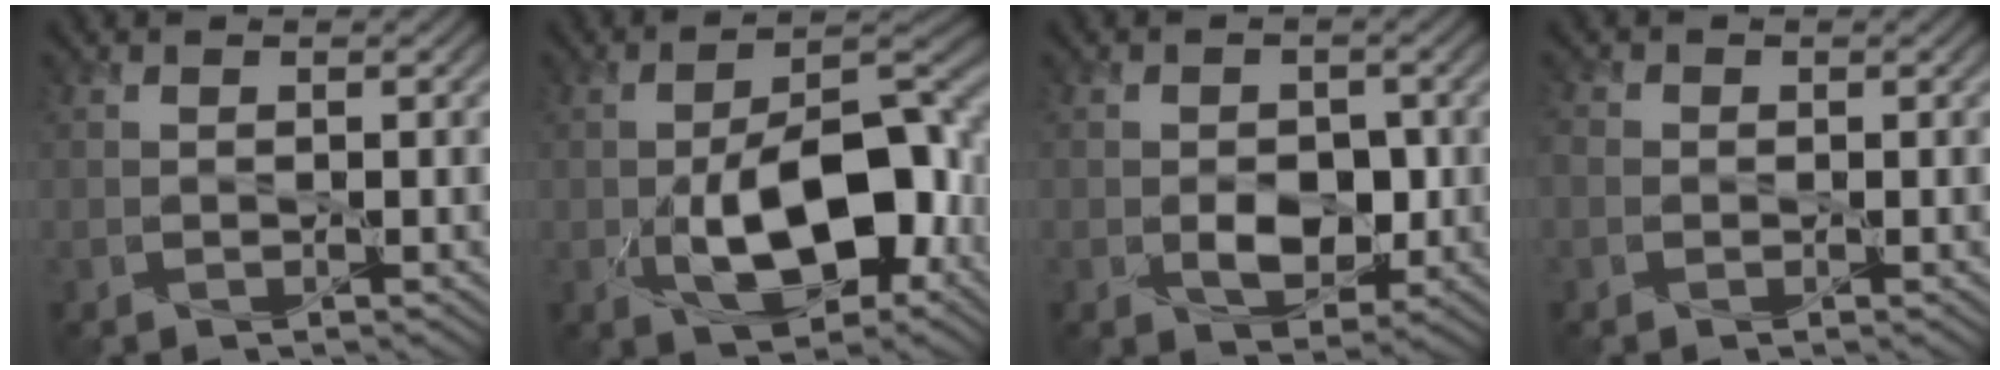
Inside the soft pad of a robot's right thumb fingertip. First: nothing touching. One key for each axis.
{"total": 12.8, "fx": -3.0, "fy": 6.5, "fz": 10.6, "tx": -0.178, "ty": -0.007, "tz": -0.048}
{"total": 5.0, "fx": -0.9, "fy": 3.4, "fz": 3.5, "tx": -0.059, "ty": -0.013, "tz": -0.012}
{"total": 1.4, "fx": -0.2, "fy": 1.3, "fz": 0.5, "tx": -0.010, "ty": -0.004, "tz": -0.005}